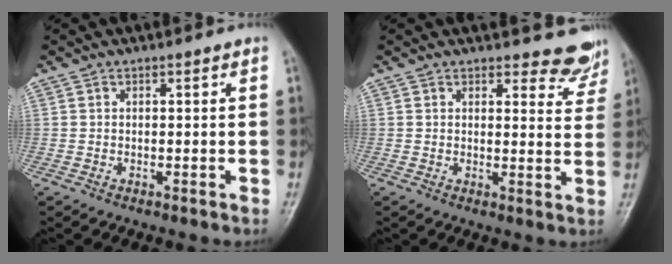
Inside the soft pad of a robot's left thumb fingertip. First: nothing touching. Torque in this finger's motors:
{"motor_torque": [-0.08, -0.06, 0.06, -0.06, 0.02]}